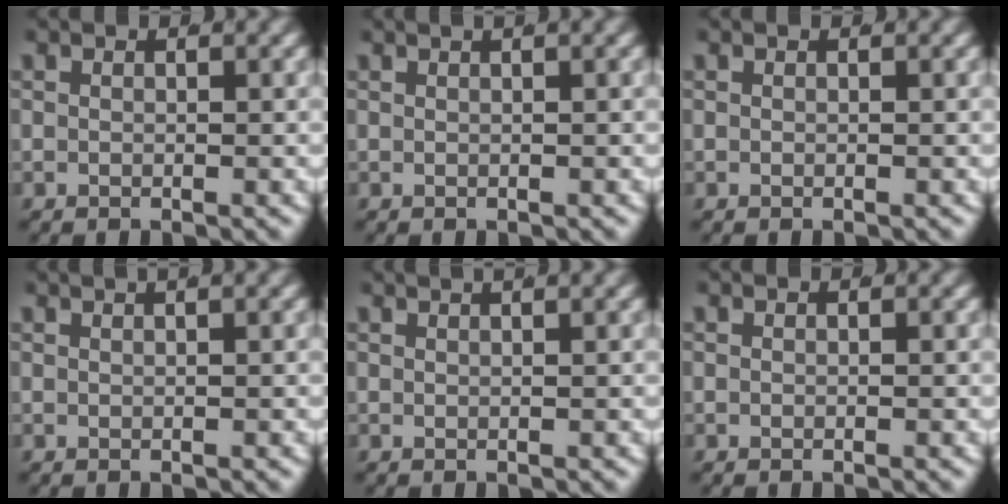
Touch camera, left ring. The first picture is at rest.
{"total": 1.2, "force": [0.8, -0.3, 0.8], "torque": [0.002, 0.012, 0.010]}
{"total": 0.0}
{"total": 1.9, "force": [1.4, -0.2, 1.3], "torque": [-0.003, 0.013, 0.019]}
{"total": 2.2, "force": [1.8, -0.2, 1.4], "torque": [-0.003, 0.011, 0.026]}
{"total": 0.0}